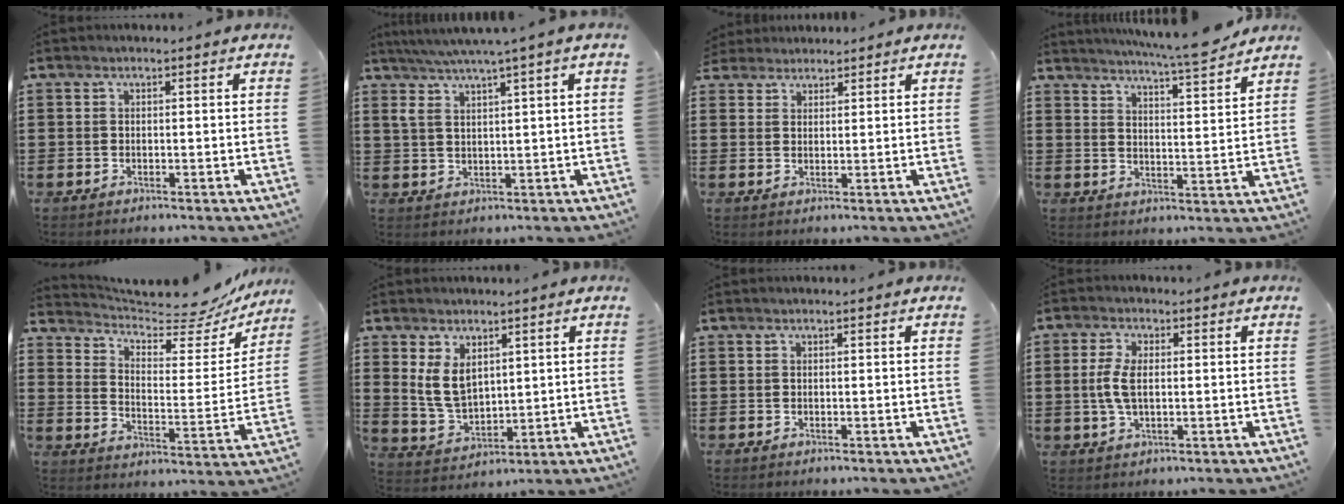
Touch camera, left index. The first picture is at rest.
{"total": 4.0, "force": [2.1, 0.0, 3.3], "torque": [-0.071, -0.003, 0.035]}
{"total": 2.1, "force": [1.9, 0.8, -0.2], "torque": [-0.005, 0.003, 0.038]}
{"total": 6.5, "force": [6.0, -0.5, 2.4], "torque": [-0.049, -0.033, 0.102]}
{"total": 6.5, "force": [6.1, 1.1, 2.1], "torque": [-0.053, -0.046, 0.101]}
{"total": 6.3, "force": [2.4, 4.0, 4.1], "torque": [-0.105, 0.005, 0.044]}
{"total": 0.0}
{"total": 4.9, "force": [0.2, 2.3, 4.3], "torque": [-0.108, -0.001, -0.005]}